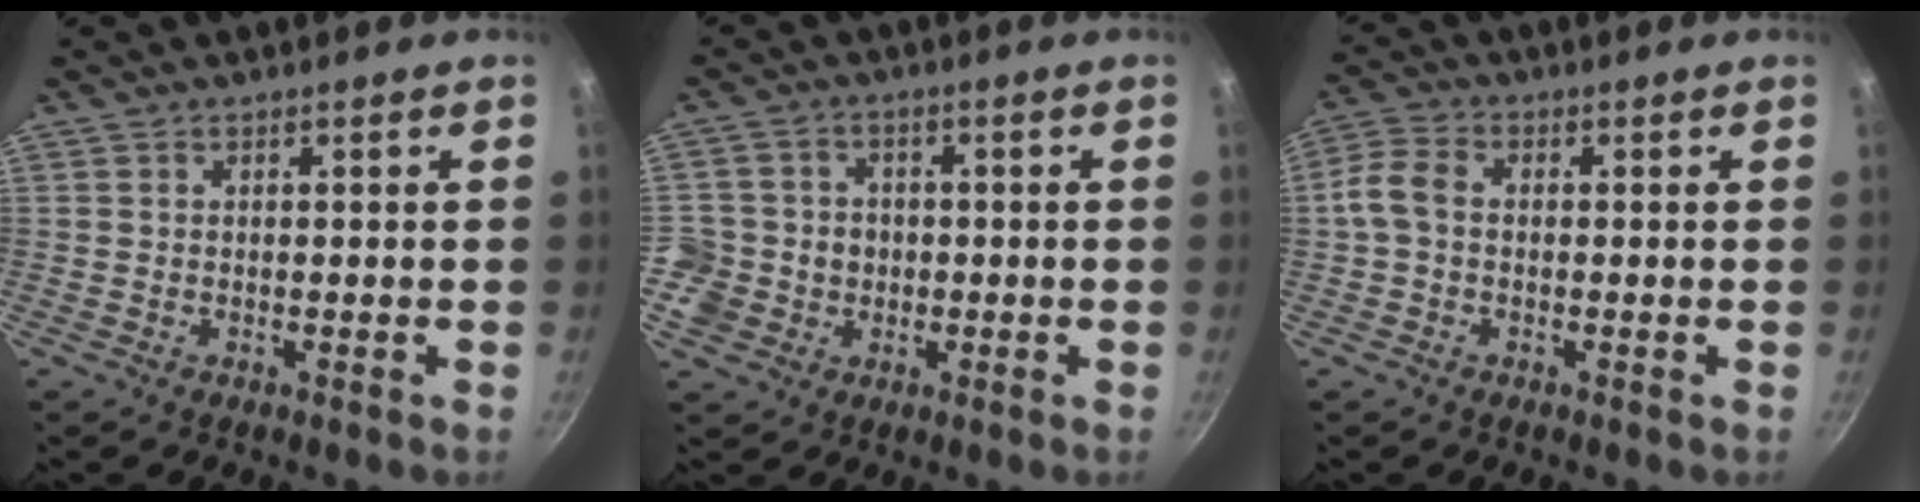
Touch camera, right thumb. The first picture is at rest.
{"total": 7.6, "force": [-1.3, 7.3, 1.6], "torque": [-0.003, 0.017, -0.020]}
{"total": 5.5, "force": [-0.2, 3.9, 3.9], "torque": [-0.082, 0.016, -0.013]}